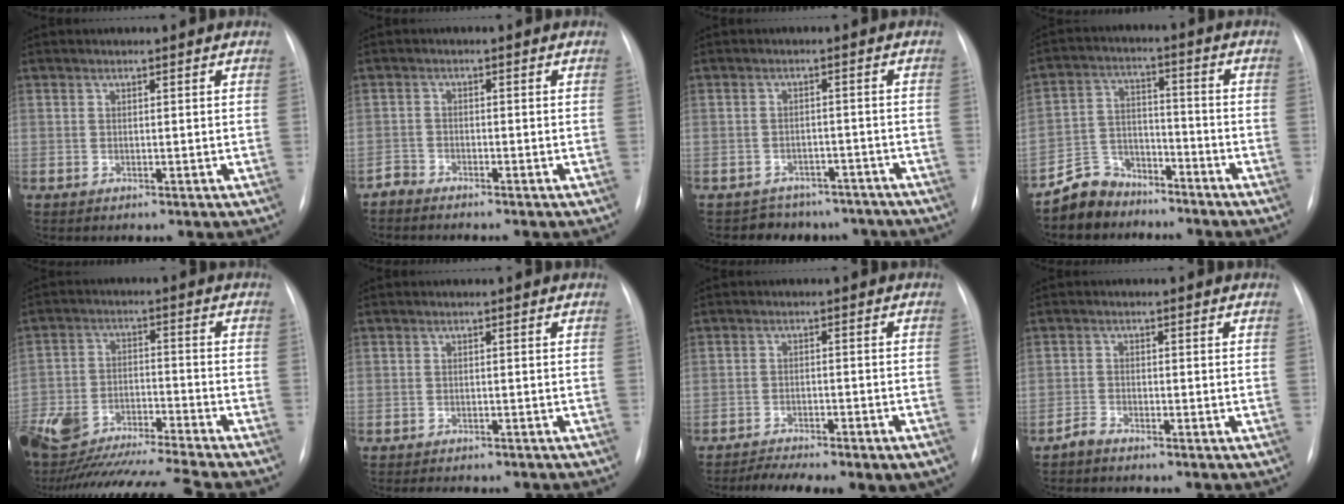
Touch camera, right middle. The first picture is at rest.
{"total": 1.8, "force": [-1.8, 0.1, -0.3], "torque": [0.006, -0.007, -0.035]}
{"total": 8.1, "force": [-6.9, 4.2, -0.1], "torque": [0.005, 0.023, -0.077]}
{"total": 7.5, "force": [-6.3, 4.1, -0.1], "torque": [0.002, 0.020, -0.118]}
{"total": 23.7, "force": [-21.0, 1.4, 10.8], "torque": [-0.240, -0.036, -0.343]}
{"total": 5.1, "force": [-4.3, 2.0, 1.8], "torque": [-0.028, -0.005, -0.047]}
{"total": 10.6, "force": [-8.0, 2.3, 6.6], "torque": [-0.096, 0.005, -0.112]}
{"total": 1.6, "force": [-1.5, 0.2, 0.3], "torque": [-0.014, -0.004, -0.028]}